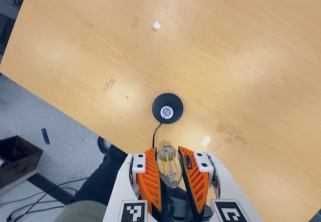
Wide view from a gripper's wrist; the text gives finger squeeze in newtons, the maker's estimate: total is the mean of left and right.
{"total": 21.7, "left": 24.4, "right": 19.1}